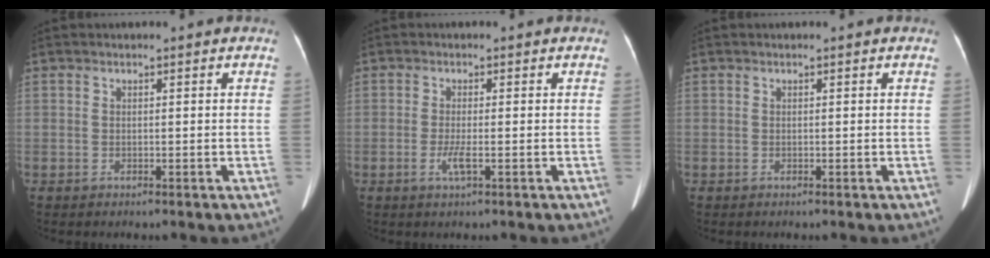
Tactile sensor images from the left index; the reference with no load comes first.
{"total": 2.2, "force": [-0.7, 0.1, 2.1], "torque": [-0.045, -0.004, -0.015]}
{"total": 0.0}